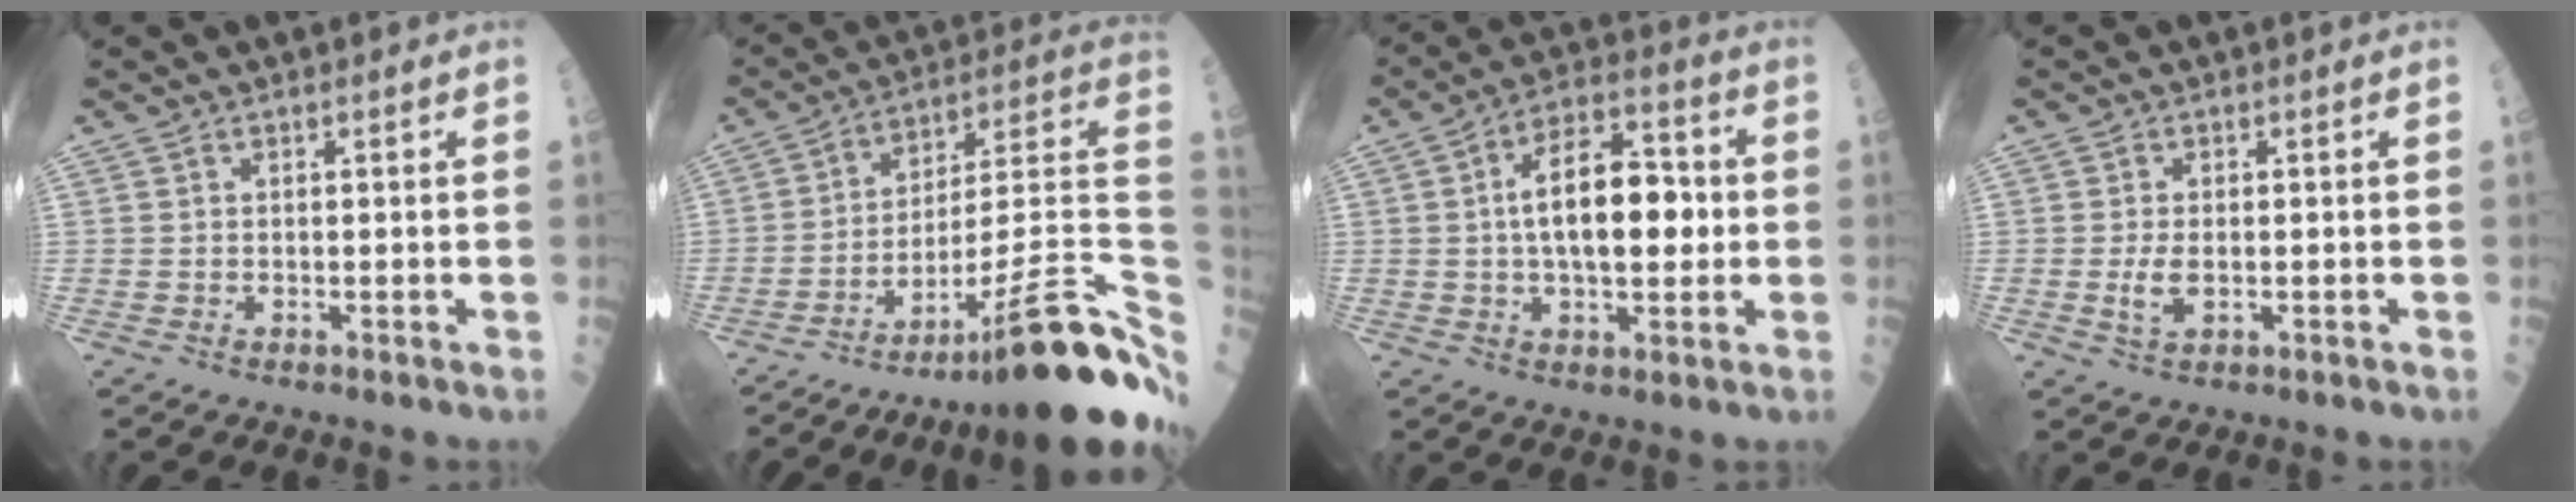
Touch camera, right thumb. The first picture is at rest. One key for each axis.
{"total": 29.1, "fx": -15.5, "fy": 6.4, "fz": 23.8, "tx": -0.248, "ty": 0.081, "tz": -0.230}
{"total": 15.0, "fx": 0.6, "fy": 7.3, "fz": 13.1, "tx": -0.189, "ty": 0.023, "tz": 0.005}
{"total": 3.3, "fx": -0.5, "fy": 1.6, "fz": 2.8, "tx": -0.053, "ty": -0.003, "tz": -0.007}